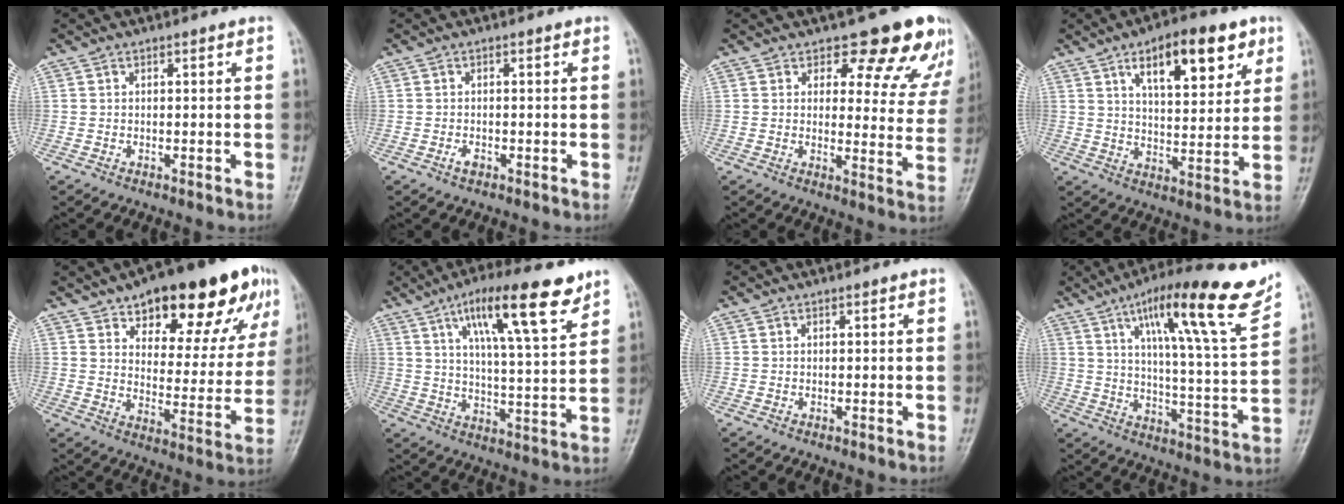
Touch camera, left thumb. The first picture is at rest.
{"total": 1.3, "force": [-0.6, 0.7, 0.8], "torque": [-0.014, 0.002, -0.011]}
{"total": 13.6, "force": [10.9, 6.1, 5.4], "torque": [-0.004, -0.070, 0.106]}
{"total": 15.1, "force": [7.5, 6.4, 11.5], "torque": [-0.131, -0.025, 0.112]}
{"total": 22.1, "force": [13.5, 9.2, 14.9], "torque": [-0.149, -0.034, 0.194]}
{"total": 16.0, "force": [9.2, 3.5, 12.5], "torque": [-0.186, -0.034, 0.151]}
{"total": 0.0}
{"total": 20.5, "force": [12.6, 2.3, 16.0], "torque": [-0.217, -0.052, 0.189]}